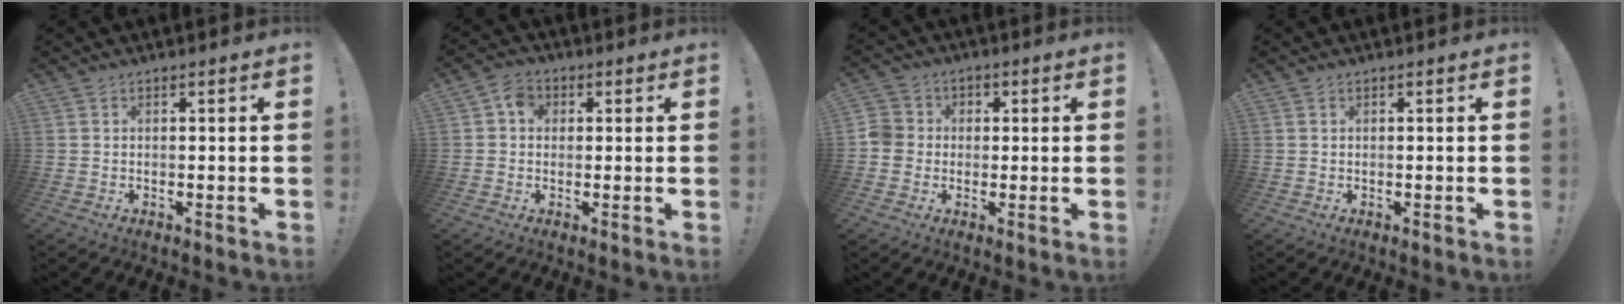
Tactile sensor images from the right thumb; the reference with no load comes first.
{"total": 4.9, "force": [0.9, 3.9, 2.8], "torque": [-0.044, 0.008, 0.017]}
{"total": 6.4, "force": [-0.5, 6.1, 1.9], "torque": [-0.036, 0.014, -0.009]}
{"total": 0.0}